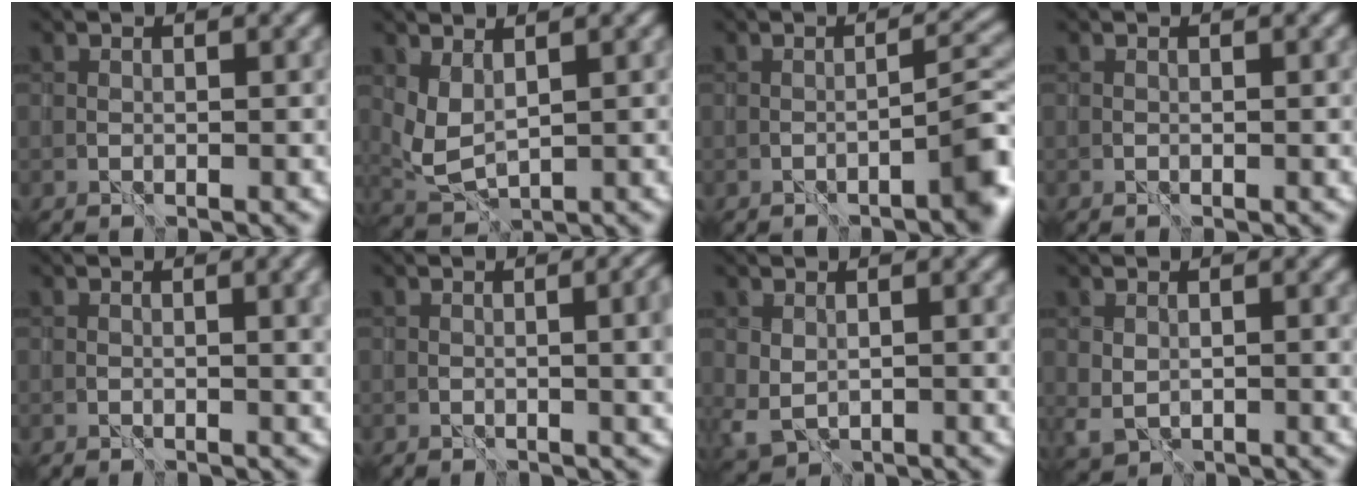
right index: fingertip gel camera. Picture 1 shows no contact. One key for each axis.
{"total": 2.7, "fx": 1.4, "fy": 1.4, "fz": 1.9, "tx": -0.051, "ty": -0.005, "tz": 0.032}
{"total": 3.5, "fx": -1.7, "fy": 0.3, "fz": 3.0, "tx": -0.036, "ty": 0.013, "tz": -0.026}
{"total": 0.0}
{"total": 3.9, "fx": 1.0, "fy": 1.4, "fz": 3.5, "tx": -0.034, "ty": 0.002, "tz": 0.021}
{"total": 5.6, "fx": 0.5, "fy": 2.2, "fz": 5.1, "tx": -0.041, "ty": 0.001, "tz": 0.013}
{"total": 2.2, "fx": 0.8, "fy": 1.4, "fz": 1.5, "tx": -0.038, "ty": -0.006, "tz": 0.021}
{"total": 1.8, "fx": 0.7, "fy": 1.2, "fz": 1.2, "tx": -0.029, "ty": -0.006, "tz": 0.020}